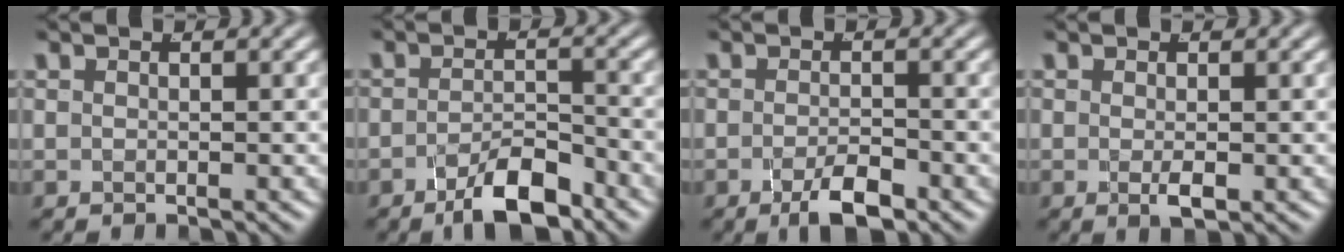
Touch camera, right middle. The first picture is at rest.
{"total": 4.4, "force": [-3.5, 0.9, 2.5], "torque": [-0.025, -0.005, -0.061]}
{"total": 3.2, "force": [-2.2, 0.6, 2.3], "torque": [-0.035, -0.007, -0.038]}
{"total": 1.3, "force": [-0.3, 0.2, 1.3], "torque": [-0.024, -0.005, -0.004]}